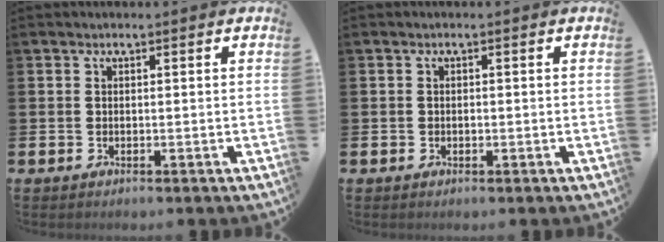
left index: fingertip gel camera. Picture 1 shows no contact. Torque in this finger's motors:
{"motor_torque": [-0.10, -0.05, -0.01, 0.00]}